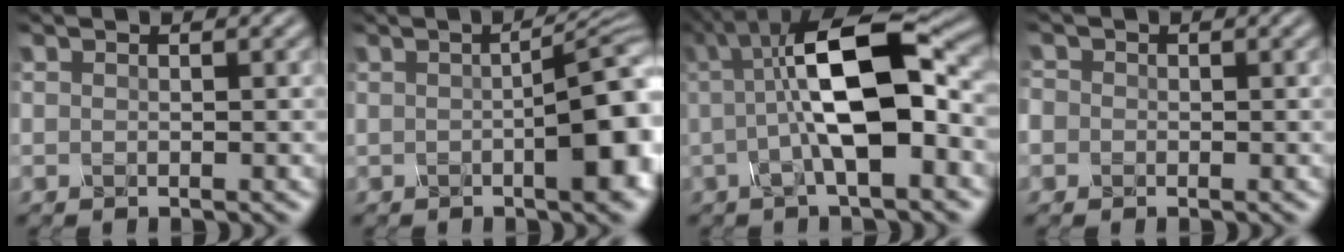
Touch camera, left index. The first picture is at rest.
{"total": 6.8, "force": [-0.7, 1.6, 6.6], "torque": [-0.078, 0.003, -0.006]}
{"total": 10.2, "force": [0.8, 3.1, 9.6], "torque": [-0.157, 0.016, 0.006]}
{"total": 1.9, "force": [0.0, 1.8, 0.6], "torque": [-0.001, 0.012, -0.017]}